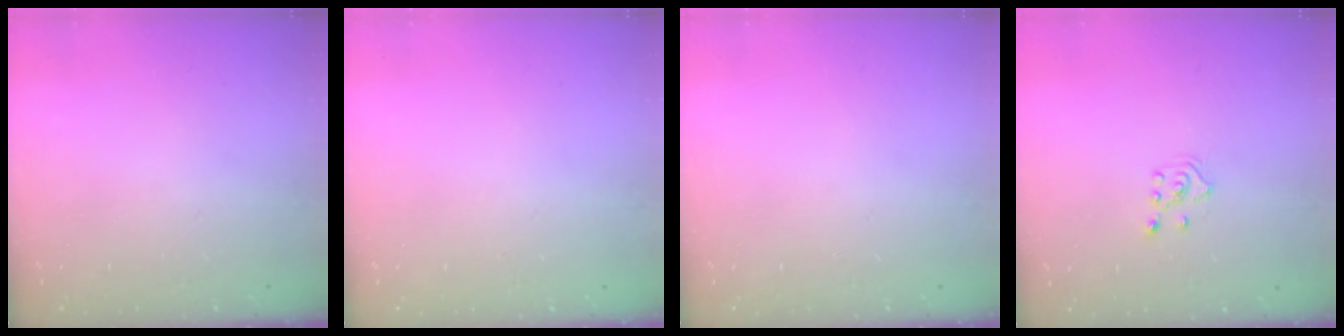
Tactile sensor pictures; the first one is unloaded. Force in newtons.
{"total": 0.0}
{"total": 0.0}
{"total": 3.0, "press": 2.9, "slide": 0.7}